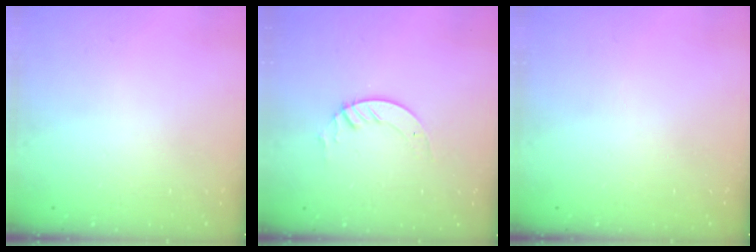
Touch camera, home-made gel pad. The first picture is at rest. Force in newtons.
{"total": 3.0, "press": 3.0, "slide": 0.2}
{"total": 0.0}